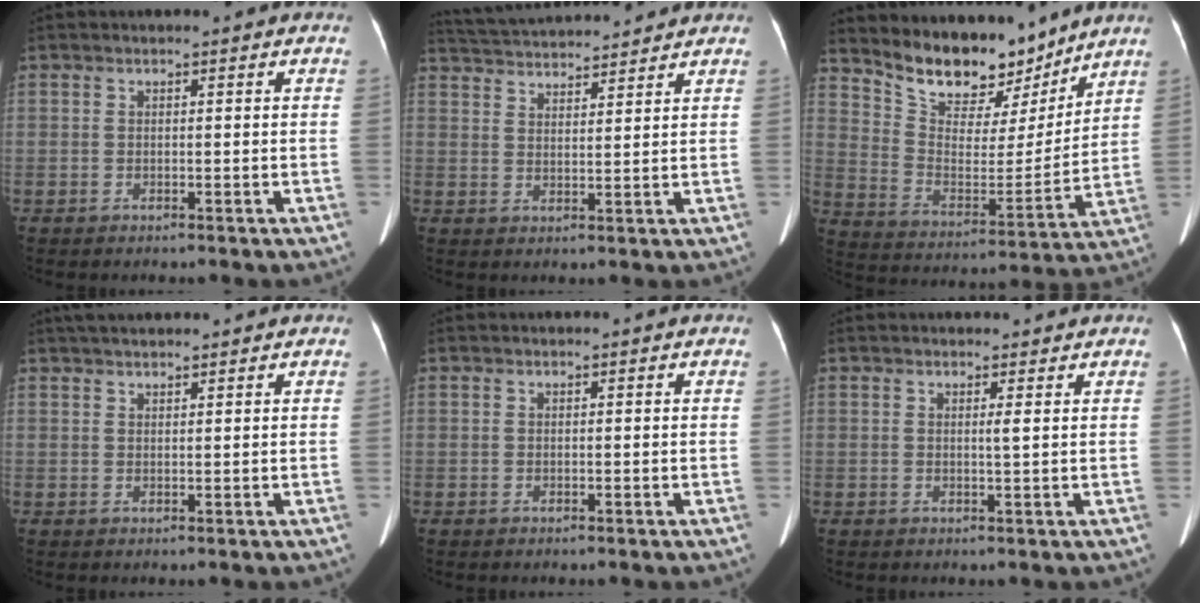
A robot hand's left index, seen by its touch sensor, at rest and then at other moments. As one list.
[{"total": 13.3, "force": [12.5, 1.3, 4.1], "torque": [-0.080, 0.030, 0.194]}, {"total": 14.3, "force": [12.5, 5.1, 4.7], "torque": [-0.085, -0.018, 0.221]}, {"total": 5.4, "force": [4.7, 0.6, 2.5], "torque": [-0.034, 0.024, 0.073]}, {"total": 0.0}, {"total": 1.7, "force": [1.5, 0.0, 0.9], "torque": [-0.011, -0.009, 0.017]}]